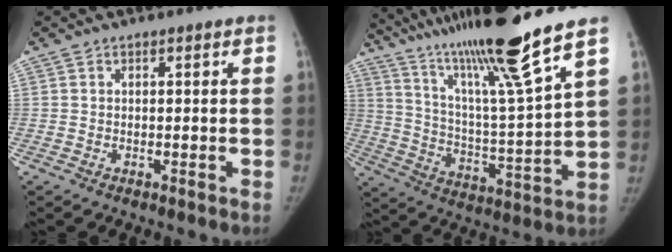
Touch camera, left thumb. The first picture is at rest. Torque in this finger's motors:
{"motor_torque": [0.37, 0.10, 1.39, -1.38, 0.20]}